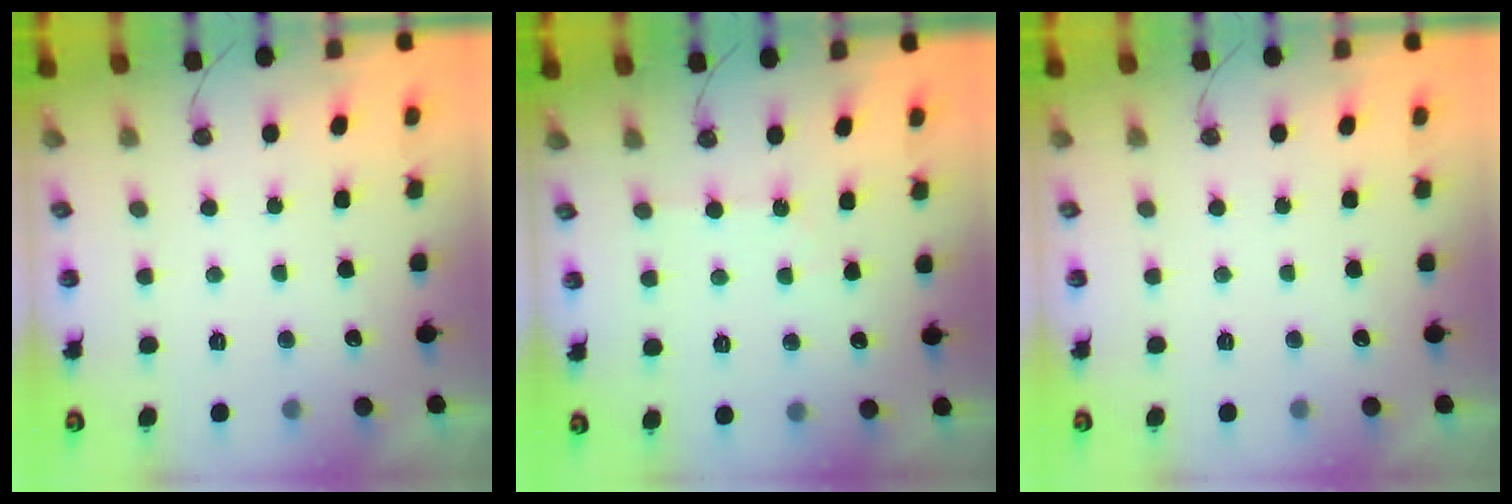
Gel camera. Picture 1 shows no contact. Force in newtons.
{"total": 2.9, "press": 2.8, "slide": 0.5}
{"total": 0.0}